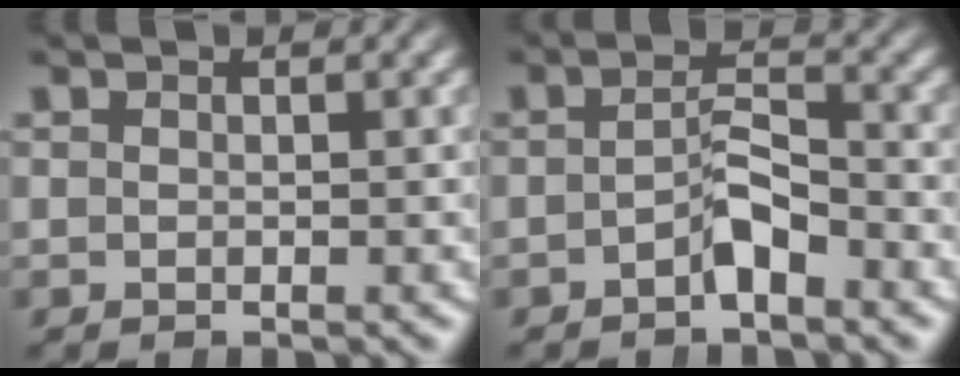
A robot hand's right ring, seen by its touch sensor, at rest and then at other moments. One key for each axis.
{"total": 2.2, "fx": -1.5, "fy": 0.7, "fz": 1.5, "tx": -0.025, "ty": -0.004, "tz": -0.026}